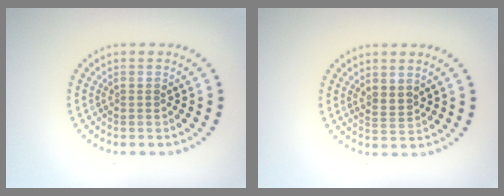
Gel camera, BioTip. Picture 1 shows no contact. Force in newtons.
{"total": 1.6, "press": 1.3, "slide": 1.0}